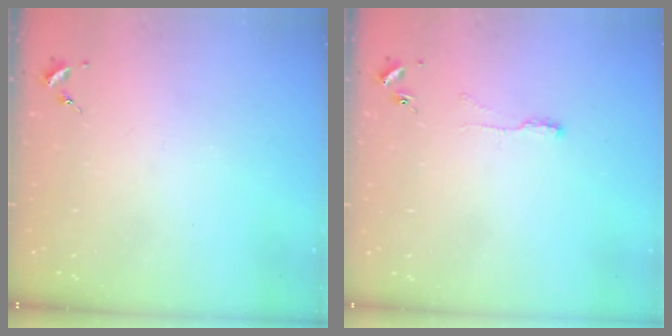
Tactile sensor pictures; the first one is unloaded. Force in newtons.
{"total": 5.1, "press": 5.0, "slide": 0.6}